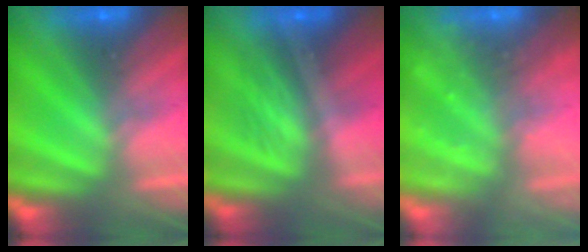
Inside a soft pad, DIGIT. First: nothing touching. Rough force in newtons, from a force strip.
{"total": 1.9}
{"total": 2.3}